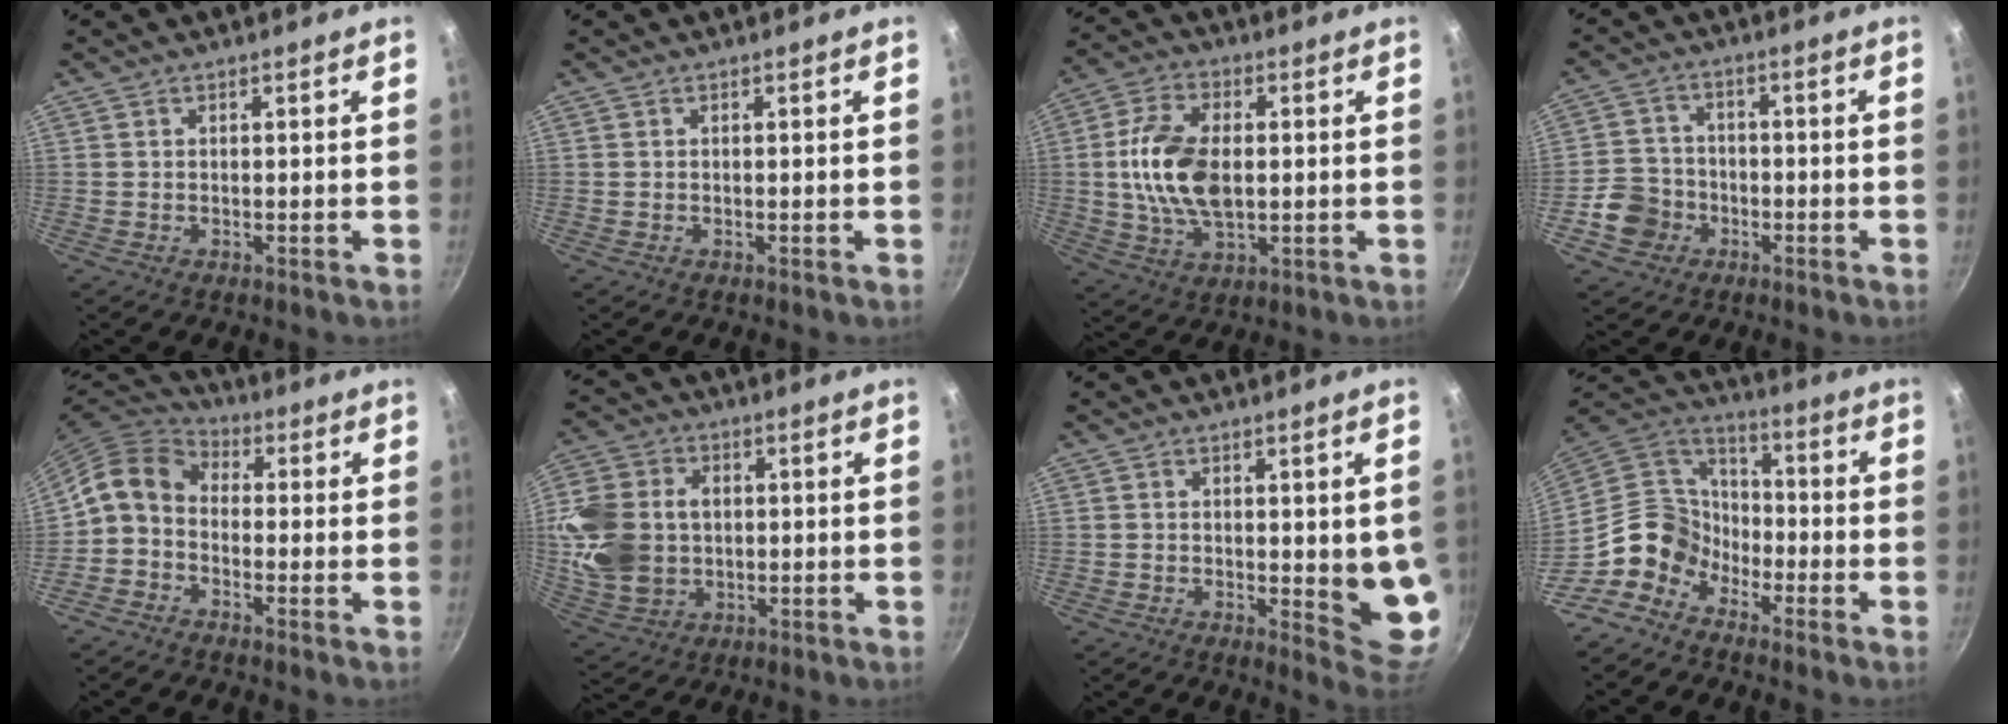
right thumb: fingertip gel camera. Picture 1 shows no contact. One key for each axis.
{"total": 0.0}
{"total": 13.6, "fx": 0.5, "fy": 7.9, "fz": 11.0, "tx": -0.201, "ty": 0.010, "tz": 0.006}
{"total": 7.5, "fx": -3.0, "fy": 6.5, "fz": 2.2, "tx": -0.020, "ty": 0.031, "tz": -0.062}
{"total": 8.4, "fx": -1.6, "fy": 6.5, "fz": 5.1, "tx": -0.089, "ty": 0.042, "tz": -0.056}
{"total": 15.1, "fx": 0.4, "fy": 11.8, "fz": 9.5, "tx": -0.178, "ty": 0.007, "tz": 0.013}
{"total": 9.2, "fx": -0.1, "fy": 2.8, "fz": 8.8, "tx": -0.079, "ty": -0.023, "tz": 0.001}
{"total": 10.9, "fx": -6.5, "fy": 8.1, "fz": 3.4, "tx": -0.021, "ty": 0.067, "tz": -0.155}